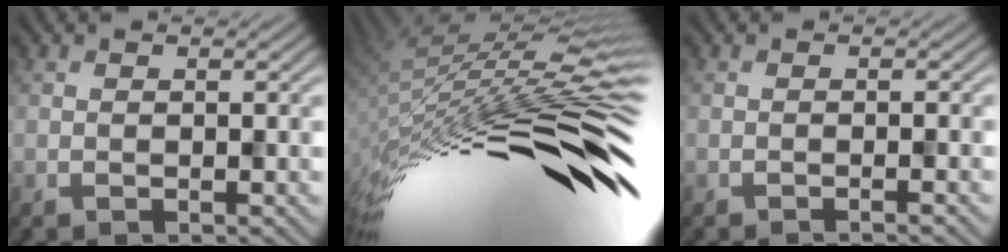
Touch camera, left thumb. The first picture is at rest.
{"total": 15.6, "force": [-3.2, 4.1, 14.7], "torque": [-0.283, -0.001, -0.055]}
{"total": 1.6, "force": [-0.9, 0.2, 1.2], "torque": [-0.011, 0.004, -0.022]}